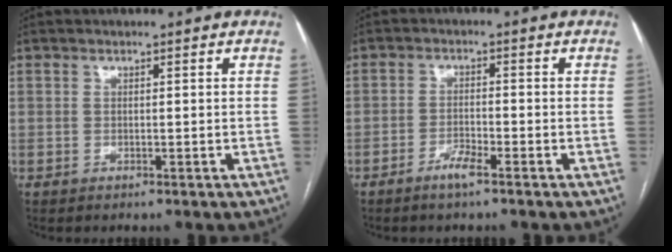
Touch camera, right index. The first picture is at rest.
{"total": 3.1, "force": [-2.2, 0.1, 2.1], "torque": [-0.042, -0.002, -0.043]}